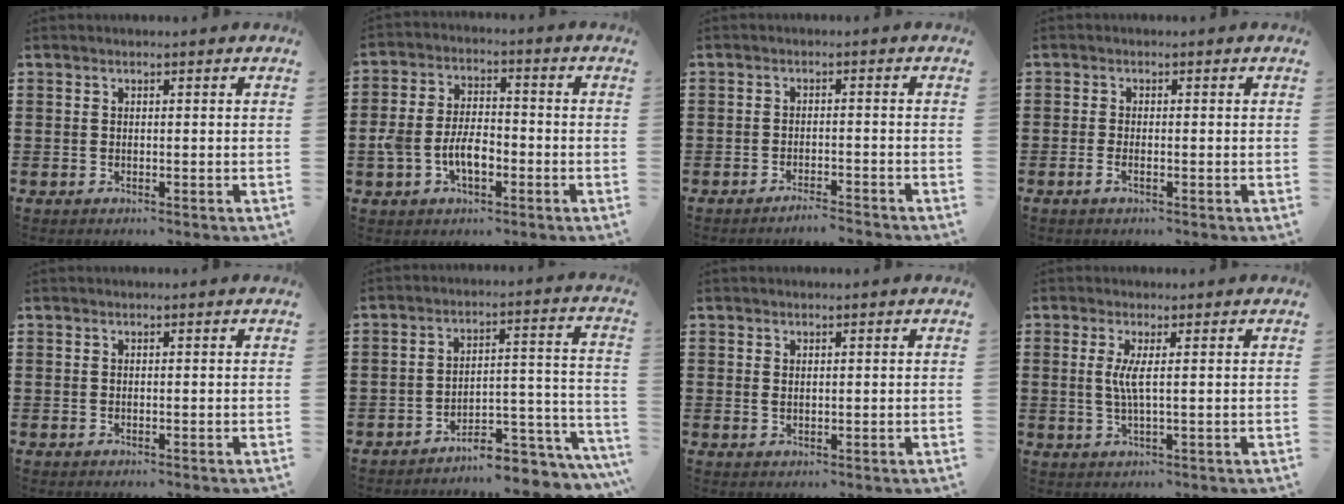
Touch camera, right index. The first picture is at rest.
{"total": 6.3, "force": [-2.3, 3.4, 4.8], "torque": [-0.115, 0.003, -0.050]}
{"total": 2.2, "force": [-2.1, -0.2, 0.5], "torque": [-0.011, 0.000, -0.042]}
{"total": 1.1, "force": [-0.7, 0.2, 0.8], "torque": [-0.016, -0.002, -0.013]}
{"total": 0.0}
{"total": 6.6, "force": [-6.2, 1.3, 2.0], "torque": [-0.026, 0.010, -0.119]}
{"total": 0.8, "force": [0.3, 0.4, 0.6], "torque": [-0.013, 0.004, 0.005]}
{"total": 3.3, "force": [0.4, -0.1, 3.3], "torque": [-0.073, -0.009, 0.002]}